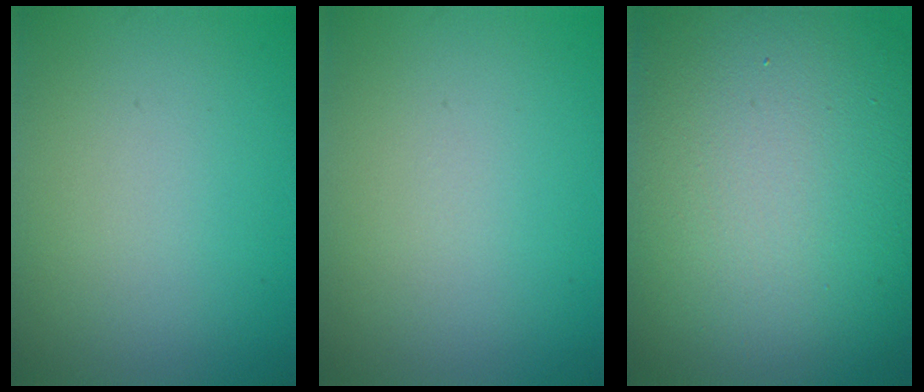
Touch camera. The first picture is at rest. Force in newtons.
{"total": 0.0}
{"total": 19.8, "press": 19.8, "slide": 1.2}